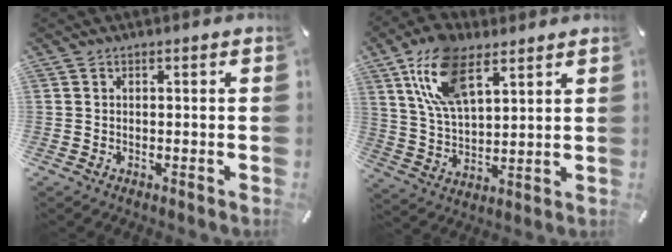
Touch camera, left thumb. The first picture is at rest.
{"total": 14.8, "force": [8.5, 7.3, 9.7], "torque": [-0.215, -0.021, 0.153]}